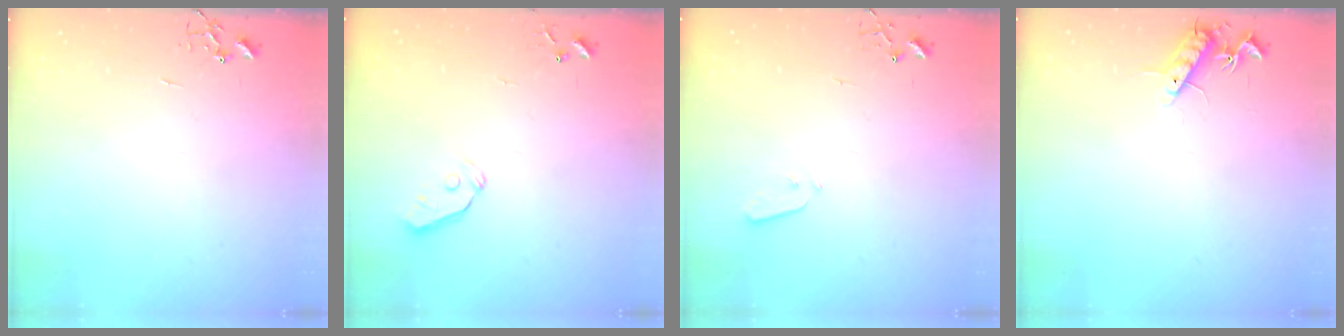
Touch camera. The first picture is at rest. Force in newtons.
{"total": 3.0, "press": 3.0, "slide": 0.3}
{"total": 3.2, "press": 3.2, "slide": 0.1}
{"total": 10.1, "press": 10.0, "slide": 0.8}